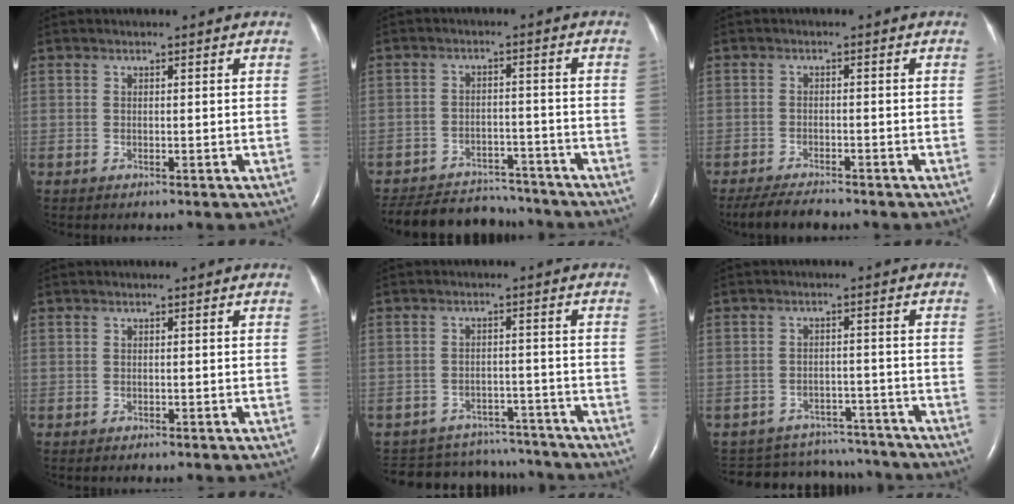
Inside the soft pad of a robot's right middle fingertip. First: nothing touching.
{"total": 14.2, "force": [-13.1, 4.3, 3.4], "torque": [-0.065, 0.005, -0.182]}
{"total": 5.4, "force": [-4.8, 0.9, 2.3], "torque": [-0.043, -0.016, -0.080]}
{"total": 0.0}
{"total": 13.9, "force": [-12.9, 4.7, 2.0], "torque": [-0.049, 0.018, -0.166]}
{"total": 13.5, "force": [-12.6, 4.5, 1.6], "torque": [-0.040, 0.019, -0.160]}